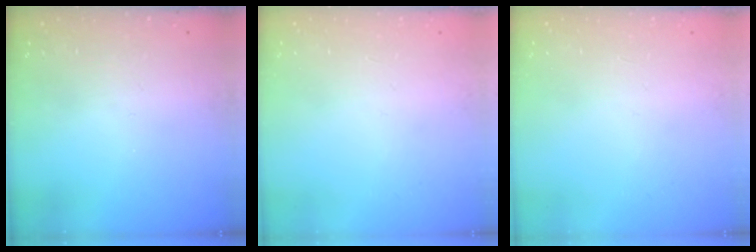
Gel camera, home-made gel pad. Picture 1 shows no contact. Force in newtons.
{"total": 0.0}
{"total": 0.0}